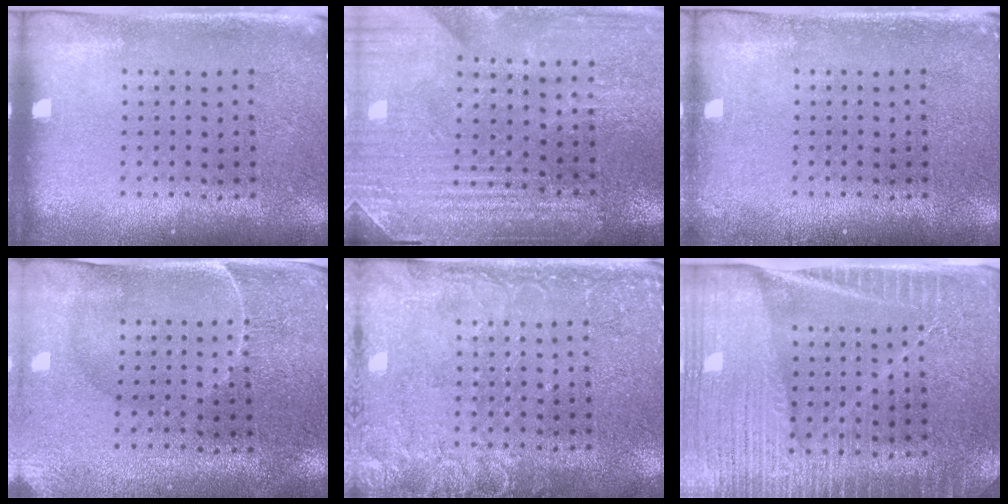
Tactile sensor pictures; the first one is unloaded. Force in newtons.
{"total": 3.5, "press": 3.5, "slide": 0.1}
{"total": 0.6, "press": 0.6, "slide": 0.1}
{"total": 0.6, "press": 0.4, "slide": 0.5}
{"total": 3.5, "press": 3.5, "slide": 0.5}
{"total": 4.0, "press": 3.7, "slide": 1.4}